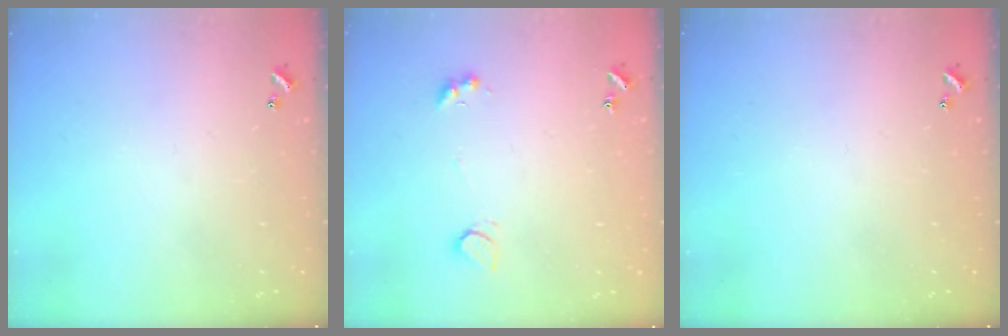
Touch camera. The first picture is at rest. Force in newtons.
{"total": 2.5, "press": 2.3, "slide": 1.1}
{"total": 0.0}